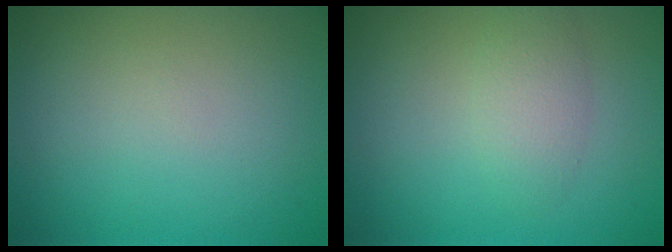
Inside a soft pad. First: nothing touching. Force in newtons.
{"total": 2.3, "press": 2.3, "slide": 0.1}